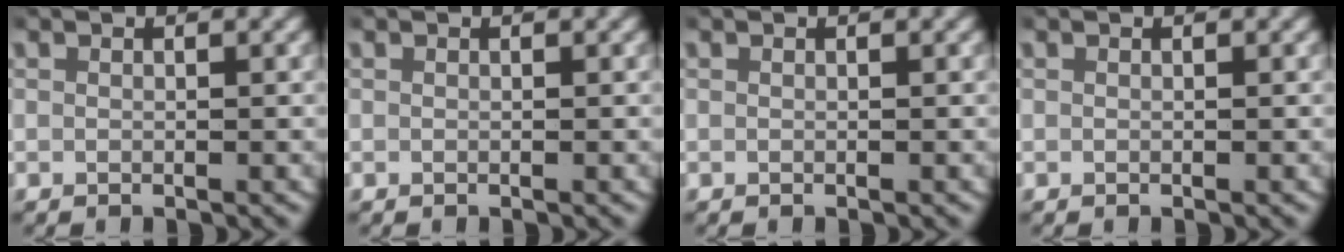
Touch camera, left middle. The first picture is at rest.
{"total": 0.0}
{"total": 0.0}
{"total": 0.0}